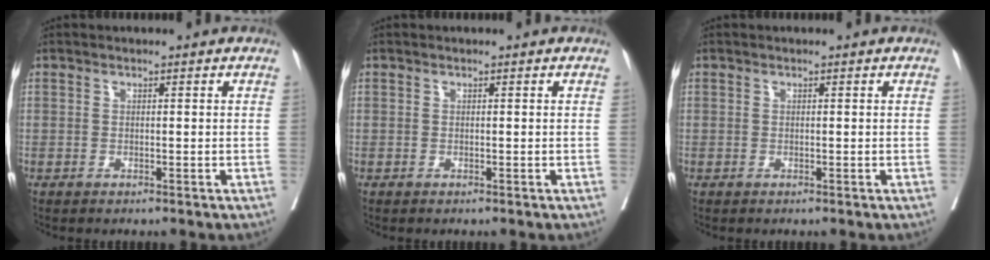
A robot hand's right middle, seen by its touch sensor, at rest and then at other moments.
{"total": 0.0}
{"total": 0.0}